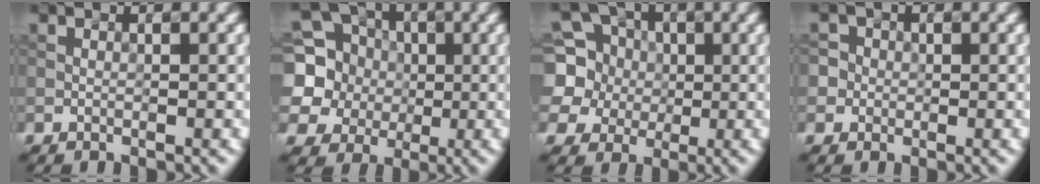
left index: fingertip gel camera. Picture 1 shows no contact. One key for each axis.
{"total": 11.8, "fx": 1.7, "fy": 10.7, "fz": 4.5, "tx": -0.147, "ty": 0.036, "tz": 0.005}
{"total": 9.1, "fx": 1.7, "fy": 8.3, "fz": 3.5, "tx": -0.105, "ty": 0.034, "tz": 0.012}
{"total": 2.8, "fx": 0.3, "fy": 2.7, "fz": 0.6, "tx": 0.016, "ty": 0.021, "tz": -0.020}